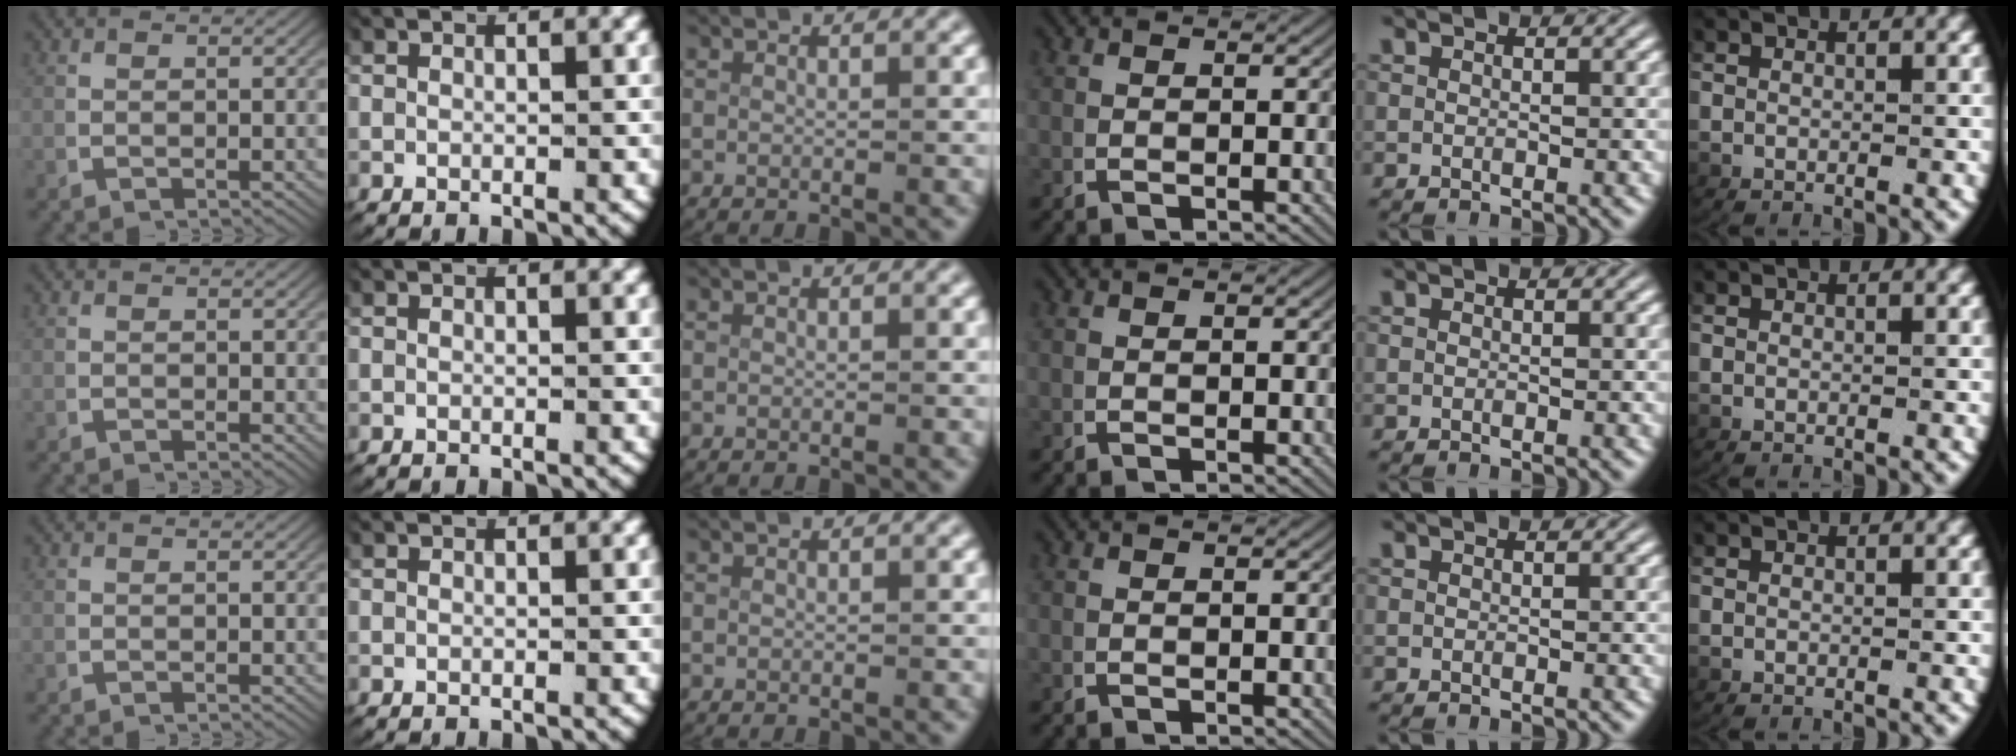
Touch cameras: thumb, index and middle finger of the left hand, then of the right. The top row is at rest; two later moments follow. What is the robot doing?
{"motion": "lift_and_place", "object": "plastic wrap"}